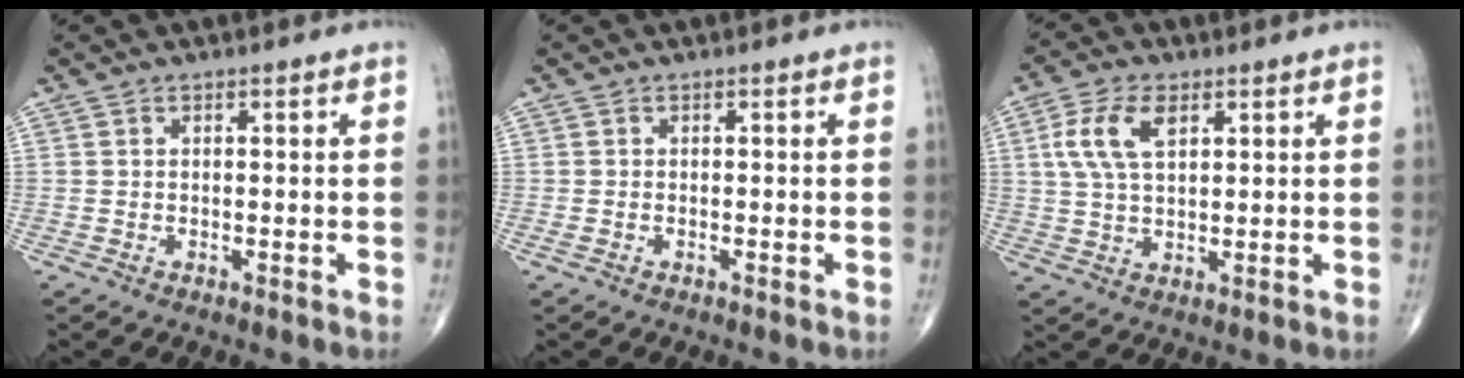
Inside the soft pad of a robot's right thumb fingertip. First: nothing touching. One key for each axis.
{"total": 0.6, "fx": -0.2, "fy": 0.4, "fz": 0.3, "tx": -0.012, "ty": 0.002, "tz": -0.002}
{"total": 8.2, "fx": 2.7, "fy": 4.3, "fz": 6.4, "tx": -0.132, "ty": 0.003, "tz": 0.053}